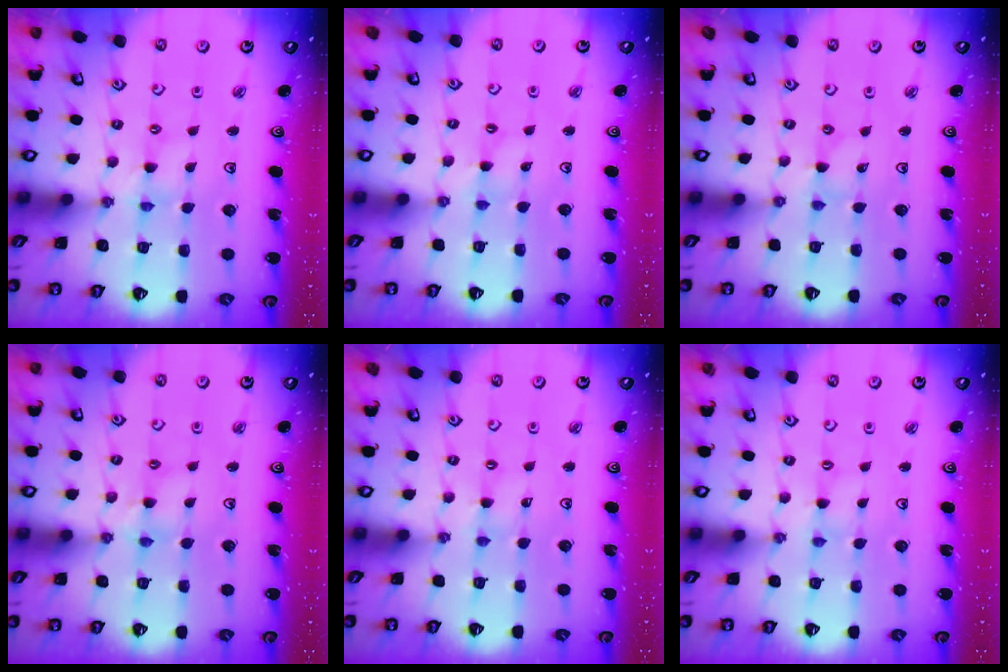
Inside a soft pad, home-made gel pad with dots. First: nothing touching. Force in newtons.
{"total": 1.1, "press": 1.1, "slide": 0.3}
{"total": 0.0}
{"total": 5.0, "press": 5.0, "slide": 0.4}
{"total": 1.0, "press": 1.0, "slide": 0.2}
{"total": 0.0}